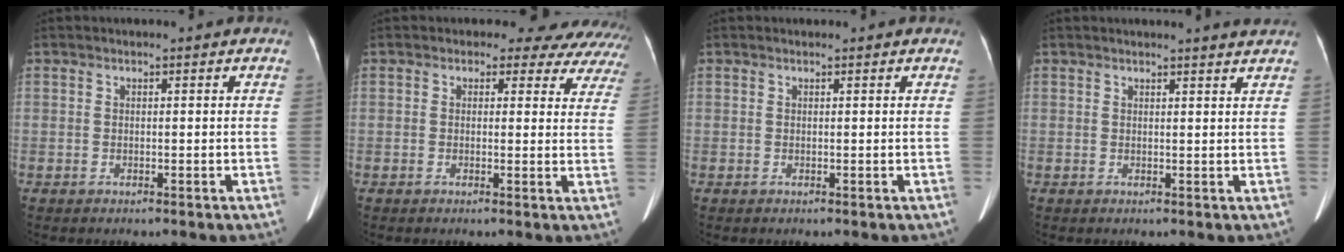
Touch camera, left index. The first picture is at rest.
{"total": 12.5, "force": [11.2, 5.2, 1.8], "torque": [0.017, -0.019, 0.084]}
{"total": 0.5, "force": [0.5, 0.2, 0.1], "torque": [-0.007, 0.007, 0.009]}
{"total": 3.6, "force": [3.4, -0.6, 1.1], "torque": [-0.014, -0.002, 0.030]}